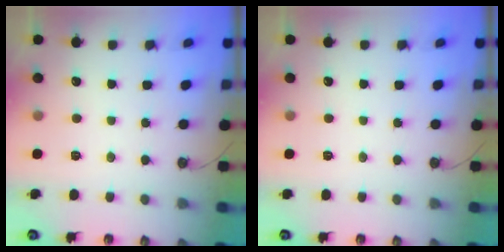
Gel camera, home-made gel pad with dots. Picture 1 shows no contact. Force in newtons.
{"total": 0.0}